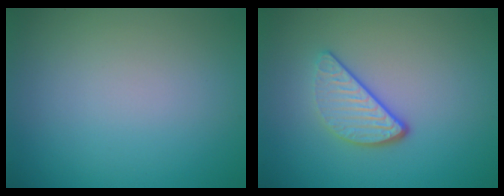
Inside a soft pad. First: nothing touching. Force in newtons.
{"total": 3.1, "press": 2.5, "slide": 1.8}